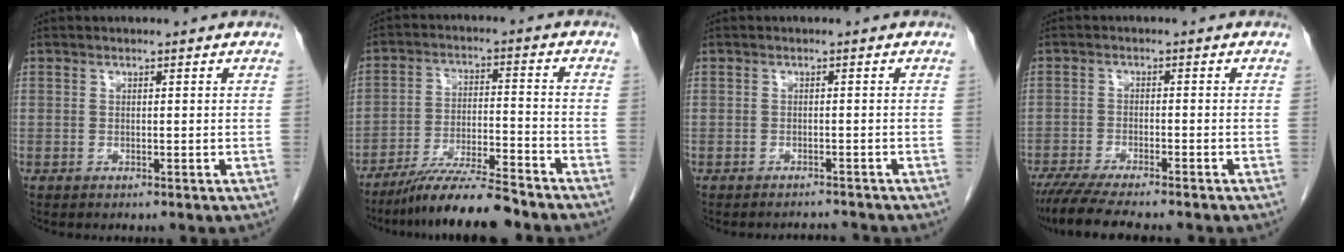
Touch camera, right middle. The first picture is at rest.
{"total": 10.6, "force": [-9.1, 0.1, 5.4], "torque": [-0.086, -0.016, -0.161]}
{"total": 2.4, "force": [-2.4, -0.2, -0.2], "torque": [0.007, -0.010, -0.032]}
{"total": 10.0, "force": [-8.5, 0.9, 5.2], "torque": [-0.076, -0.020, -0.134]}